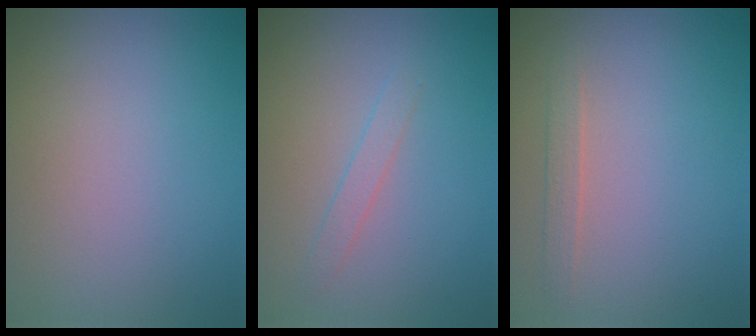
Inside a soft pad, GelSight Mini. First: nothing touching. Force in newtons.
{"total": 1.1, "press": 1.1, "slide": 0.1}
{"total": 1.1, "press": 1.1, "slide": 0.1}